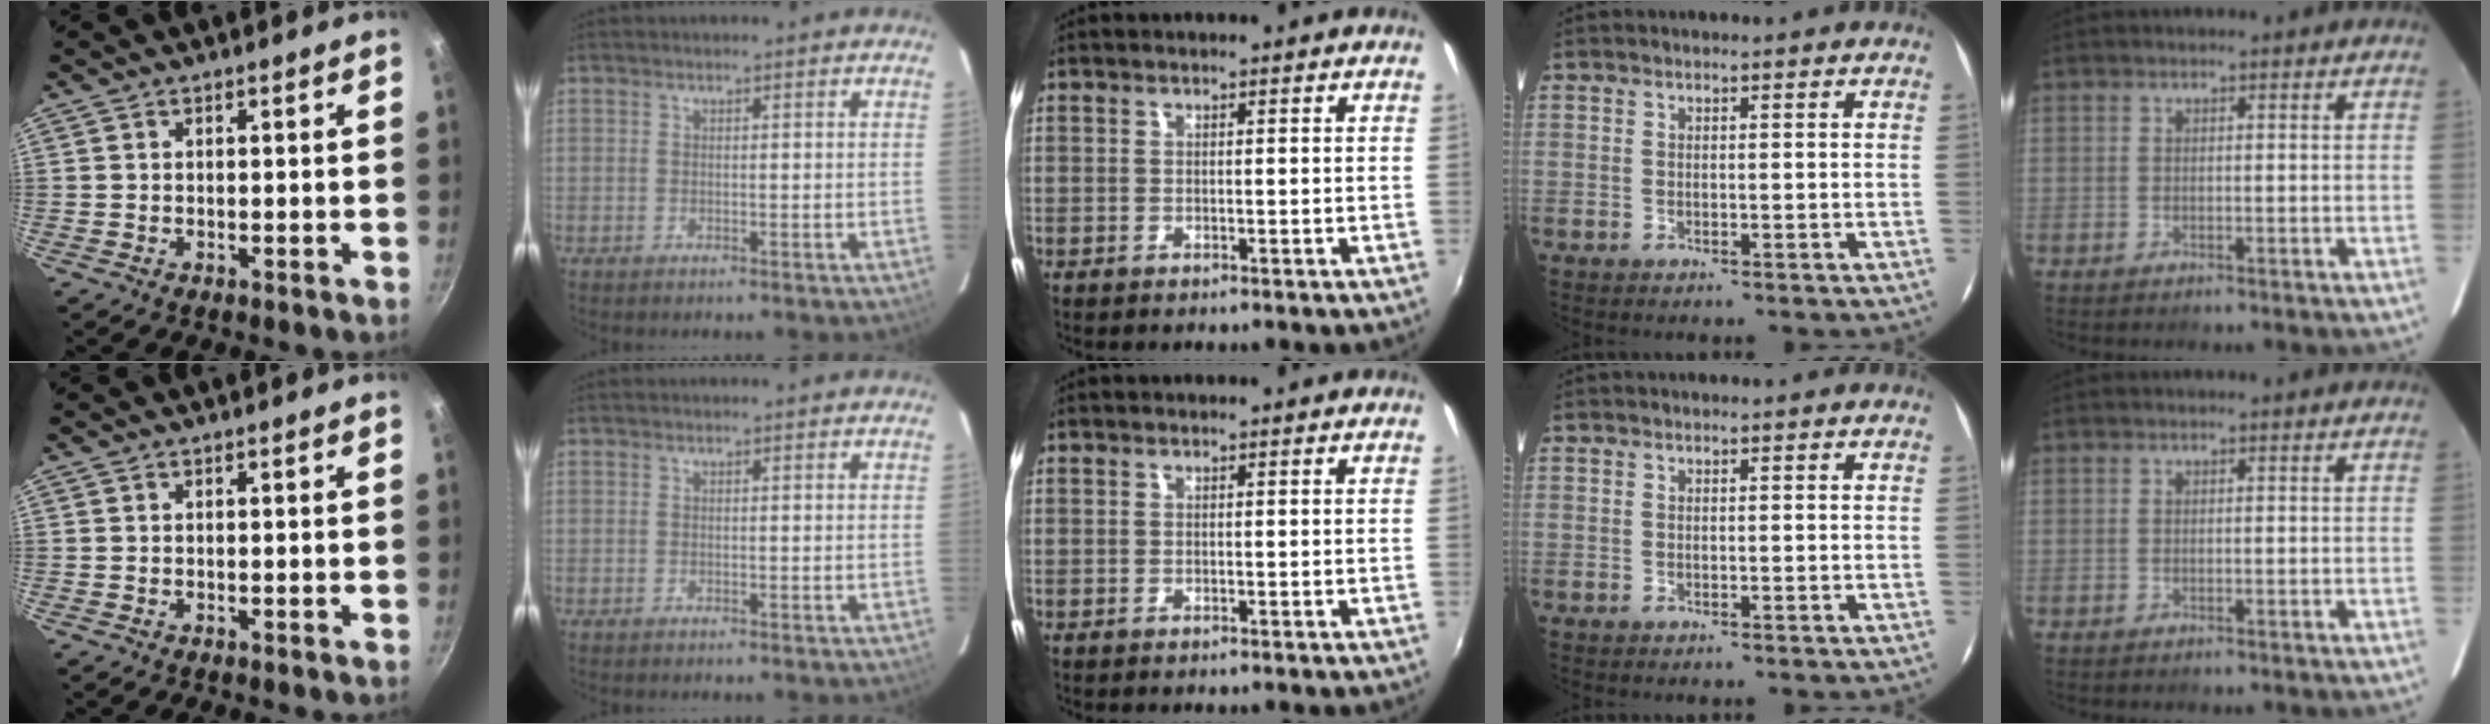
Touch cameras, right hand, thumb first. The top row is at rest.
{}